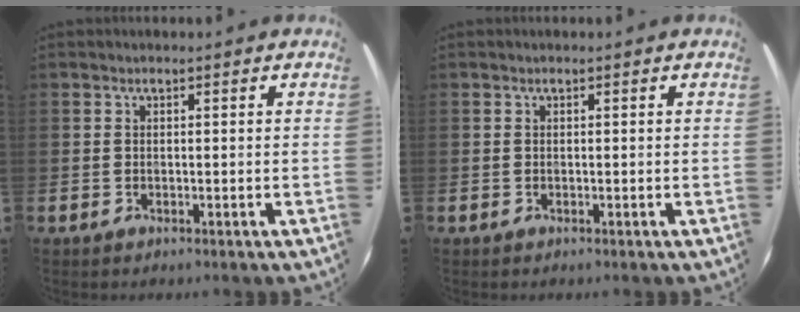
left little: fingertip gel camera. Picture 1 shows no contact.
{"total": 0.0}